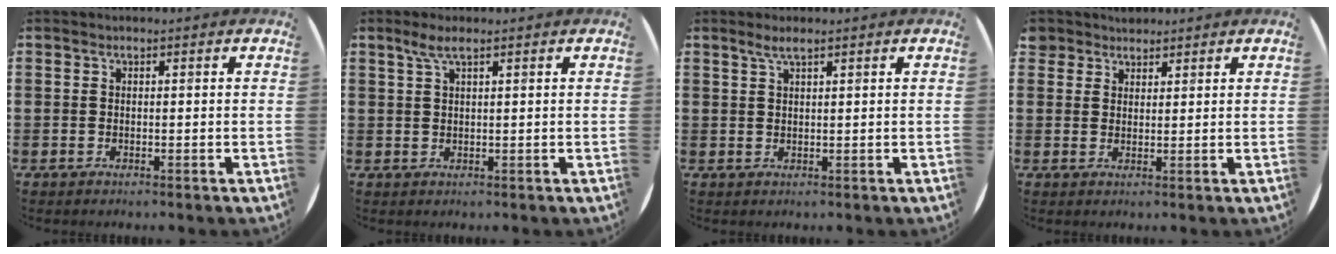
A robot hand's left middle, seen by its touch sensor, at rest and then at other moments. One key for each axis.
{"total": 2.5, "fx": 1.6, "fy": 0.3, "fz": 2.0, "tx": -0.042, "ty": 0.004, "tz": 0.027}
{"total": 2.0, "fx": 1.4, "fy": 0.2, "fz": 1.3, "tx": -0.027, "ty": 0.002, "tz": 0.026}
{"total": 2.7, "fx": 2.4, "fy": 1.3, "fz": -0.2, "tx": 0.004, "ty": 0.001, "tz": 0.046}